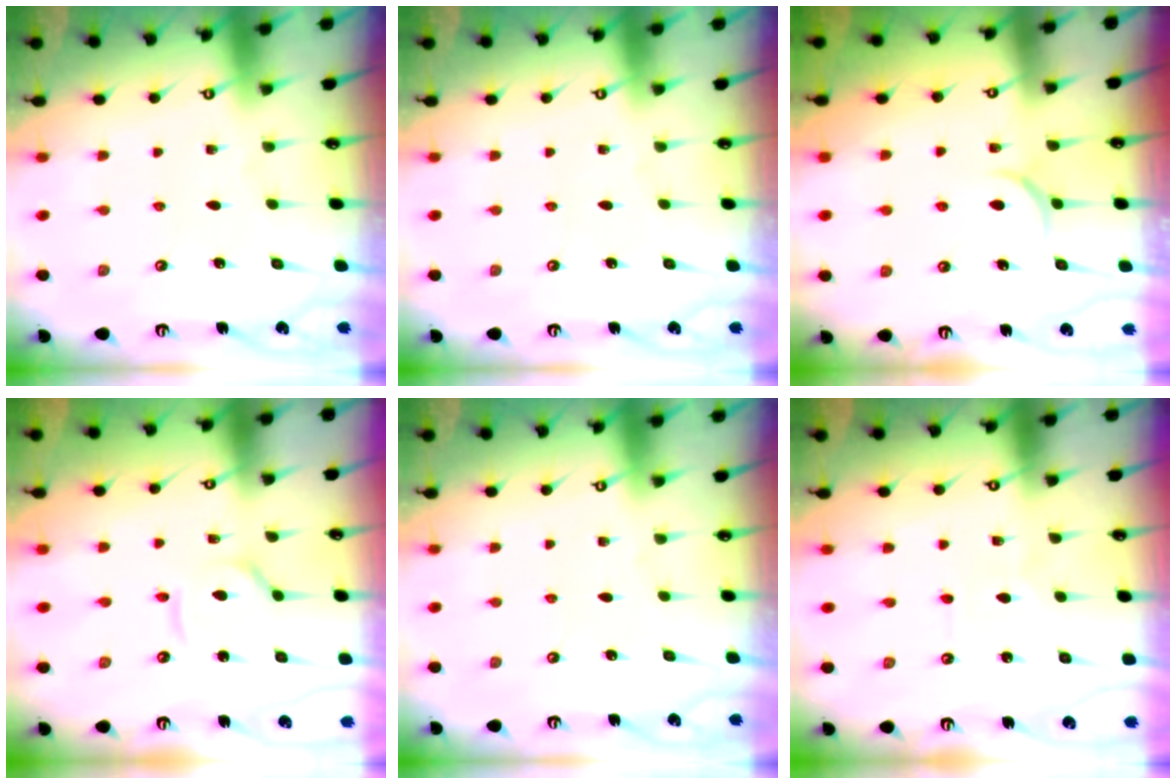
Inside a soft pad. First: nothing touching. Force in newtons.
{"total": 0.0}
{"total": 4.9, "press": 4.8, "slide": 0.8}
{"total": 5.9, "press": 5.9, "slide": 0.7}
{"total": 0.0}
{"total": 1.3, "press": 1.3, "slide": 0.1}